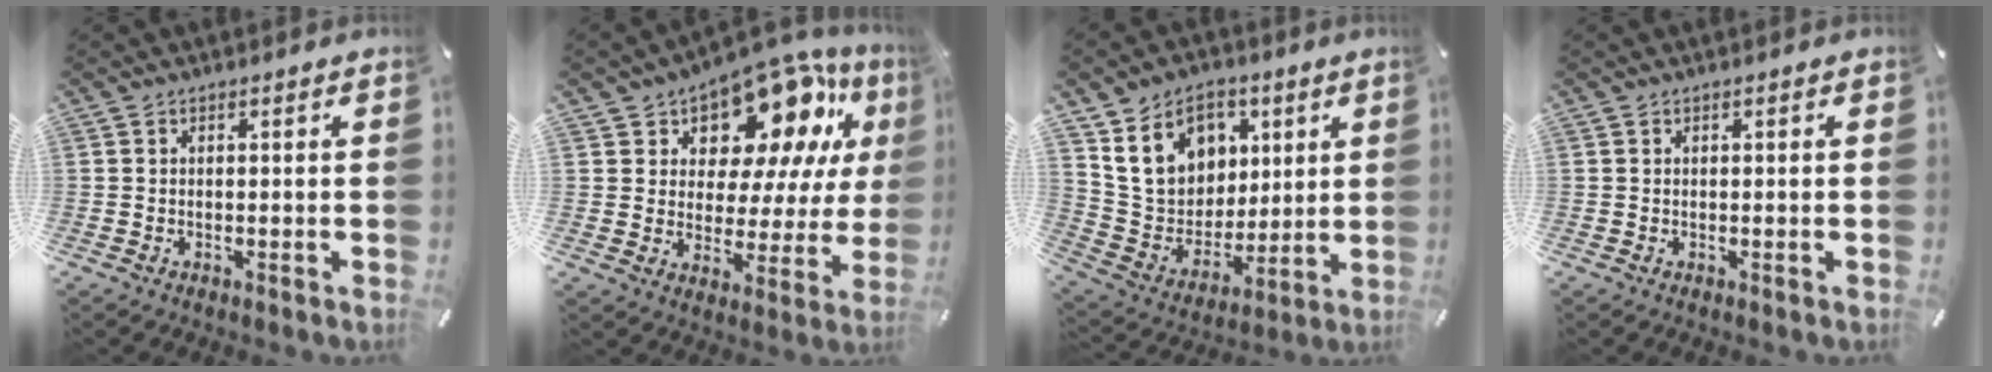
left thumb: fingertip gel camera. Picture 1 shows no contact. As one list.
[{"total": 15.5, "force": [11.4, 7.6, 7.3], "torque": [-0.123, -0.086, 0.194]}, {"total": 15.4, "force": [6.2, 12.6, 6.1], "torque": [-0.112, -0.019, 0.129]}, {"total": 0.0}]